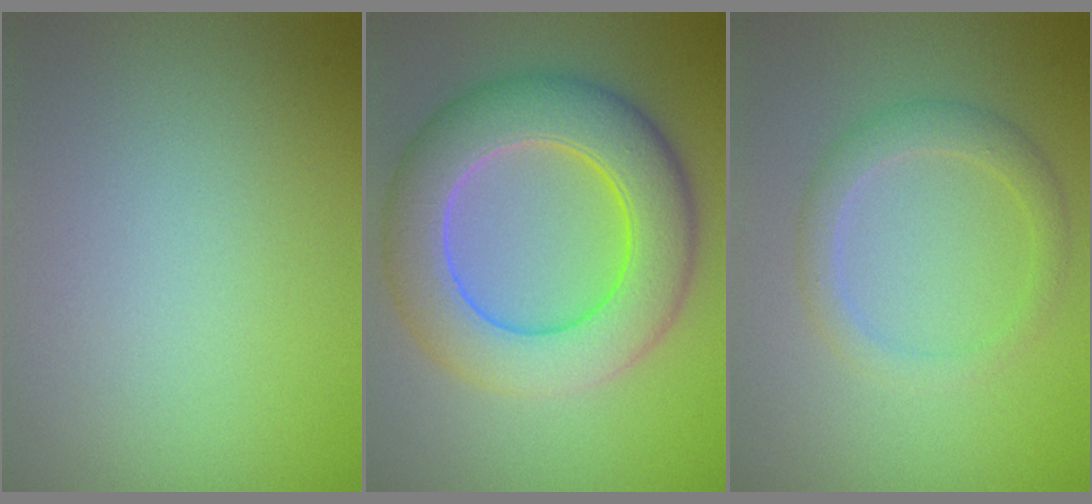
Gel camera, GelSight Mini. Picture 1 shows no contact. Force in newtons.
{"total": 9.0, "press": 9.0, "slide": 0.5}
{"total": 2.4, "press": 2.4, "slide": 0.2}